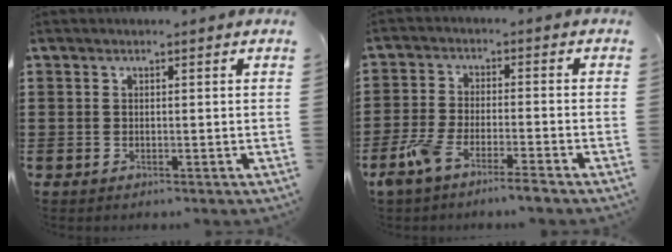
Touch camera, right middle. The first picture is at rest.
{"total": 5.6, "force": [-4.5, 0.5, 3.3], "torque": [-0.088, -0.013, -0.090]}